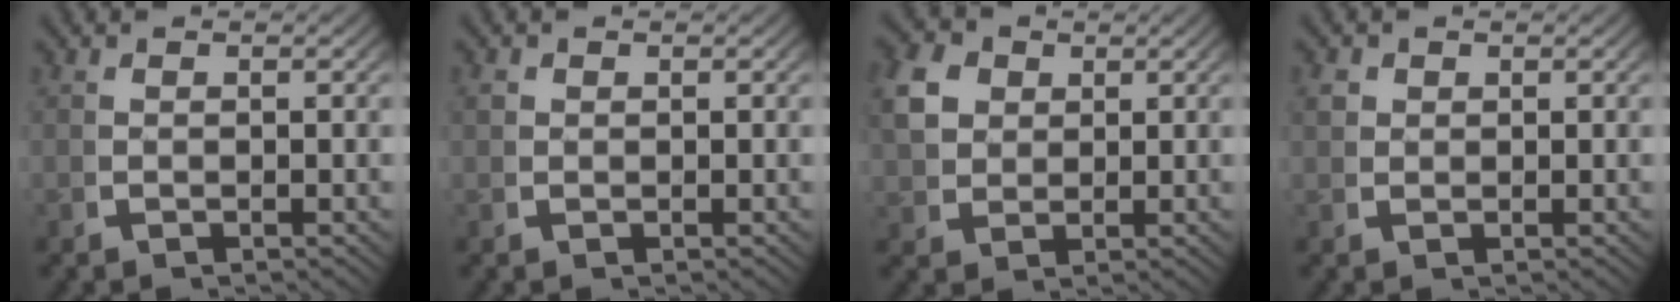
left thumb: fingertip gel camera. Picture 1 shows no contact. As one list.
[{"total": 0.9, "force": [0.4, 0.8, 0.3], "torque": [-0.009, -0.008, 0.013]}, {"total": 5.8, "force": [2.3, 4.5, 2.9], "torque": [-0.075, -0.011, 0.049]}, {"total": 1.7, "force": [0.8, 1.4, 0.6], "torque": [-0.014, -0.006, 0.020]}]